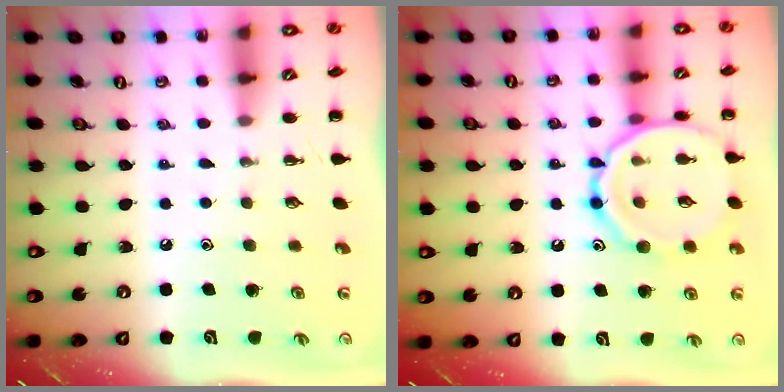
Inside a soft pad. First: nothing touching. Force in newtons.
{"total": 14.6, "press": 14.6, "slide": 0.8}